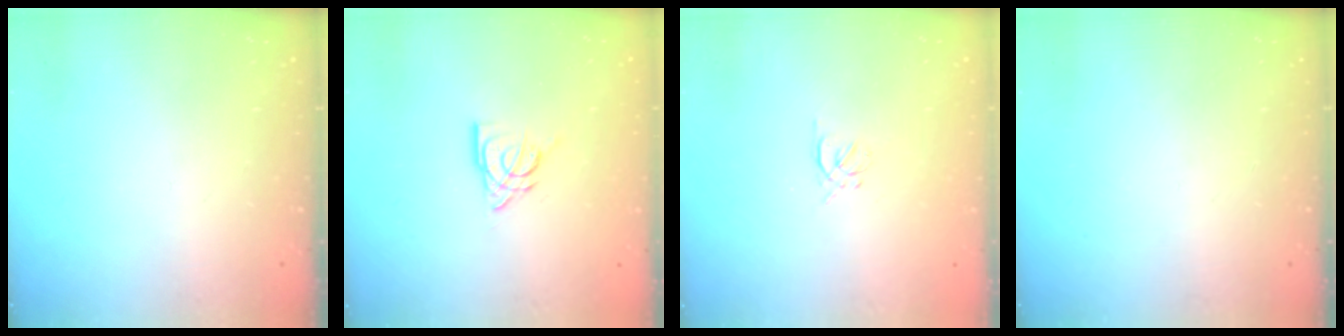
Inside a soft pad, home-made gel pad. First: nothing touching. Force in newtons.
{"total": 9.2, "press": 9.1, "slide": 0.8}
{"total": 1.6, "press": 1.5, "slide": 0.6}
{"total": 0.0}